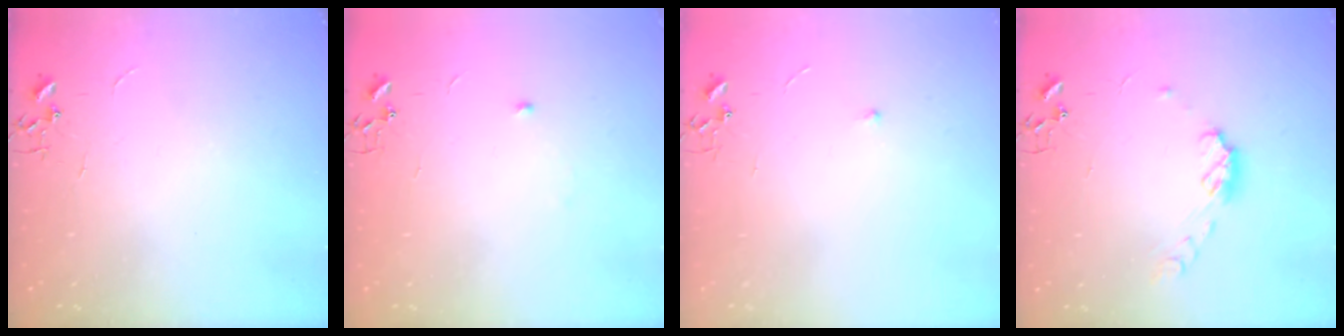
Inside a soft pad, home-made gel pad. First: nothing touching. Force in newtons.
{"total": 3.9, "press": 3.8, "slide": 0.8}
{"total": 4.7, "press": 4.7, "slide": 0.6}
{"total": 7.5, "press": 7.5, "slide": 0.5}